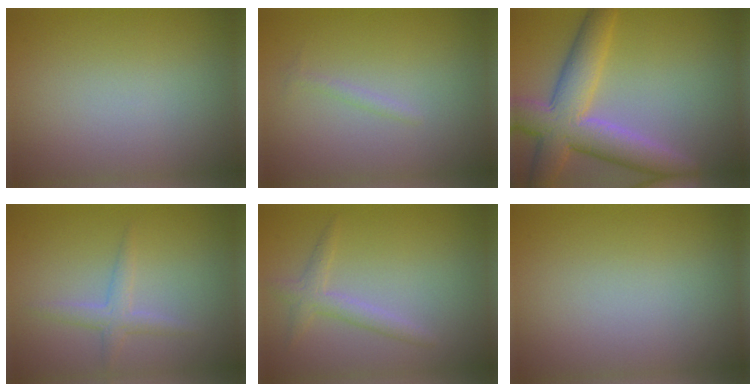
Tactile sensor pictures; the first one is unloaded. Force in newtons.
{"total": 0.6, "press": 0.6, "slide": 0.0}
{"total": 7.5, "press": 7.5, "slide": 0.6}
{"total": 1.8, "press": 1.8, "slide": 0.1}
{"total": 1.9, "press": 1.9, "slide": 0.0}
{"total": 0.0}